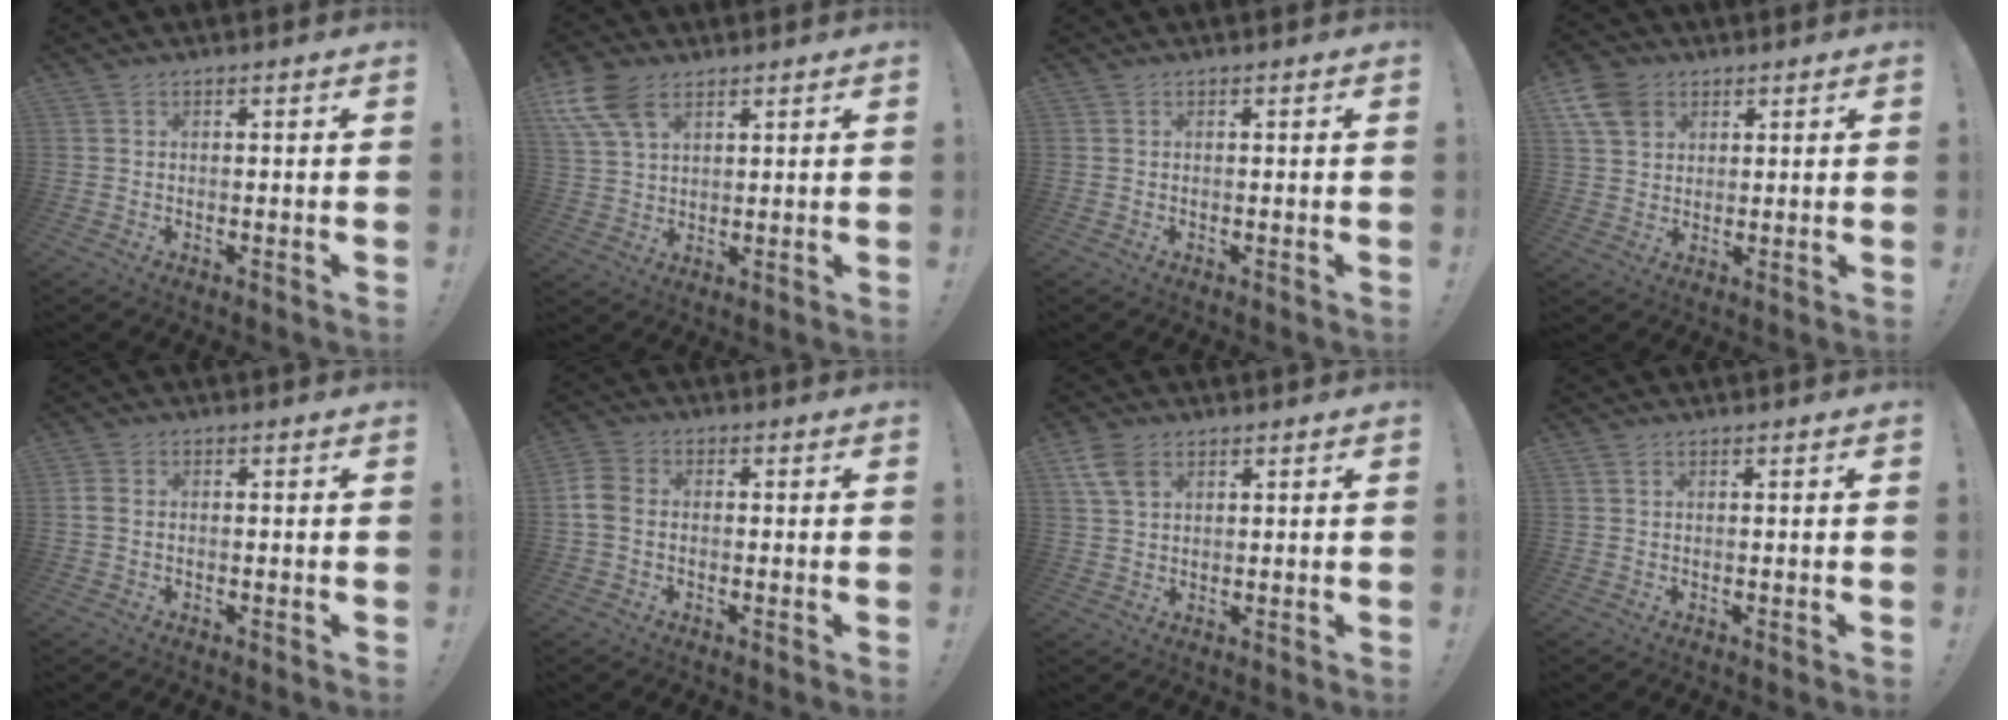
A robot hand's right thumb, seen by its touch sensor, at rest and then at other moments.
{"total": 11.0, "force": [5.6, 6.5, 6.9], "torque": [-0.141, -0.012, 0.110]}
{"total": 0.0}
{"total": 9.4, "force": [4.5, 7.1, 4.2], "torque": [-0.088, -0.013, 0.092]}
{"total": 1.9, "force": [-0.1, 1.4, 1.3], "torque": [-0.033, 0.009, 0.001]}
{"total": 6.1, "force": [-0.5, 4.4, 4.1], "torque": [-0.106, 0.009, -0.006]}
{"total": 6.1, "force": [2.8, 3.7, 4.0], "torque": [-0.078, 0.000, 0.060]}
{"total": 0.0}